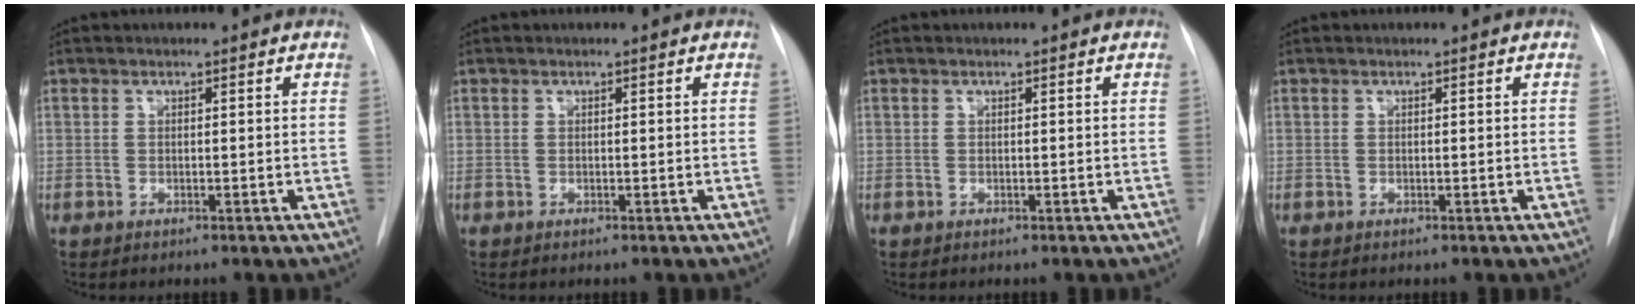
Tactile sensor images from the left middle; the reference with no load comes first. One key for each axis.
{"total": 0.0}
{"total": 0.0}
{"total": 0.0}